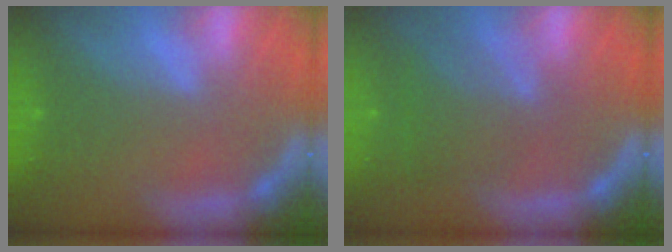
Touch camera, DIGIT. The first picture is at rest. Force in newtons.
{"total": 4.6}